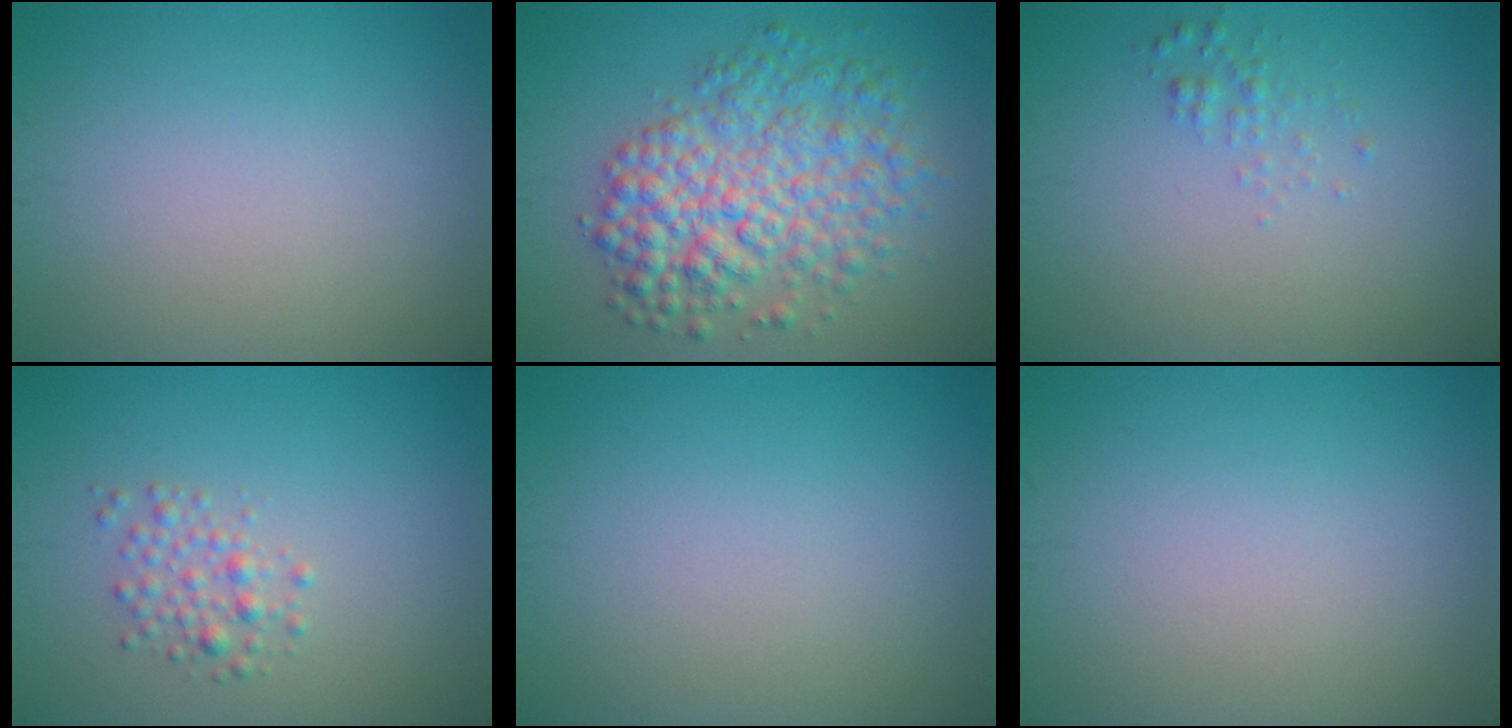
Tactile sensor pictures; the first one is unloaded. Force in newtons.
{"total": 7.4, "press": 7.4, "slide": 0.1}
{"total": 1.1, "press": 1.1, "slide": 0.0}
{"total": 1.9, "press": 1.9, "slide": 0.1}
{"total": 0.0}
{"total": 0.0}